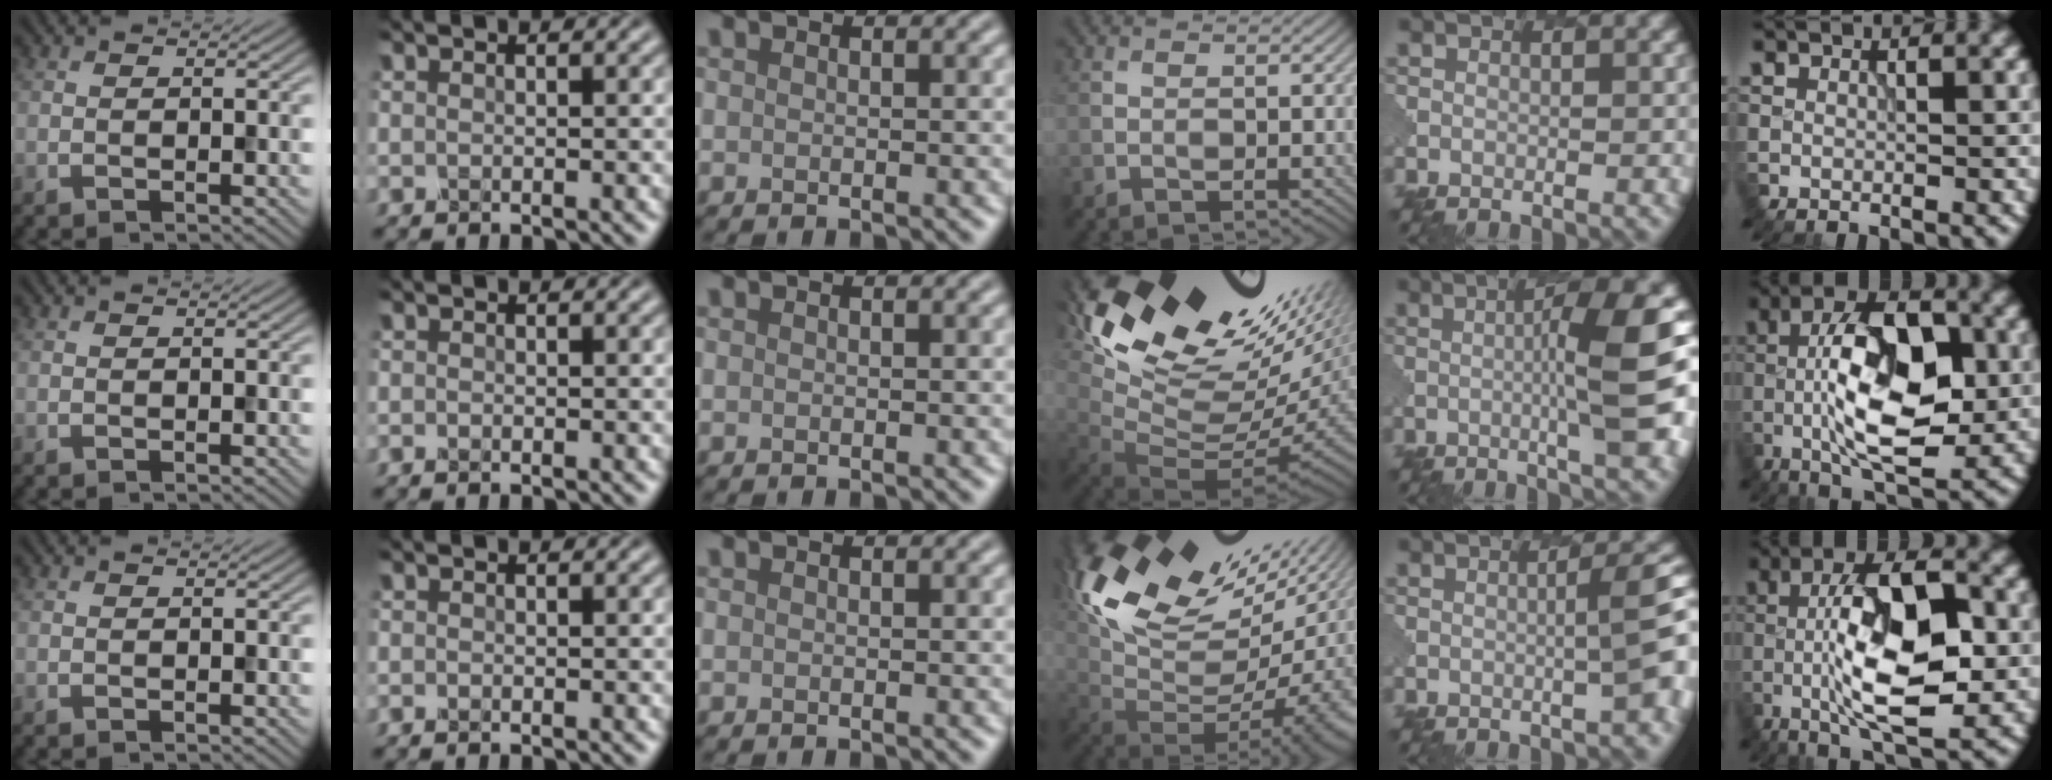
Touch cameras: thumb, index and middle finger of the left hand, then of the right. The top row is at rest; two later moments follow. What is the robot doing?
{"motion": "dispense", "object": "glue stick"}